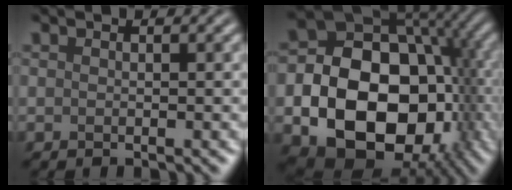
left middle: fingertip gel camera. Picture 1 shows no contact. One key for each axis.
{"total": 17.3, "fx": -3.9, "fy": 12.6, "fz": 11.3, "tx": -0.156, "ty": -0.025, "tz": -0.054}